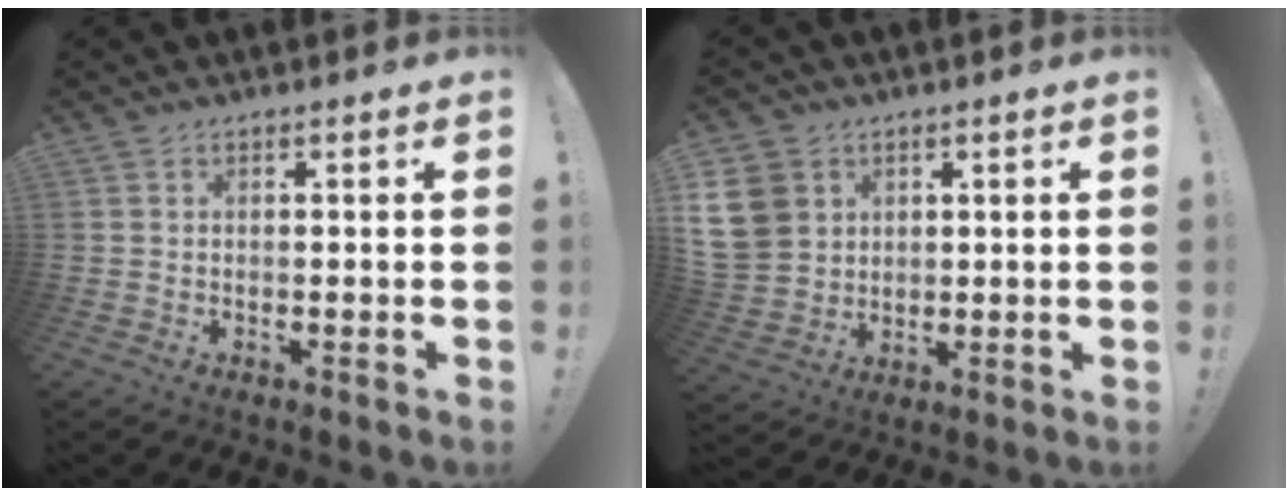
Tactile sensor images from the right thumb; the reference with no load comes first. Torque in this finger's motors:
{"motor_torque": [1.41, 1.68, 0.63, 0.30, 0.04]}